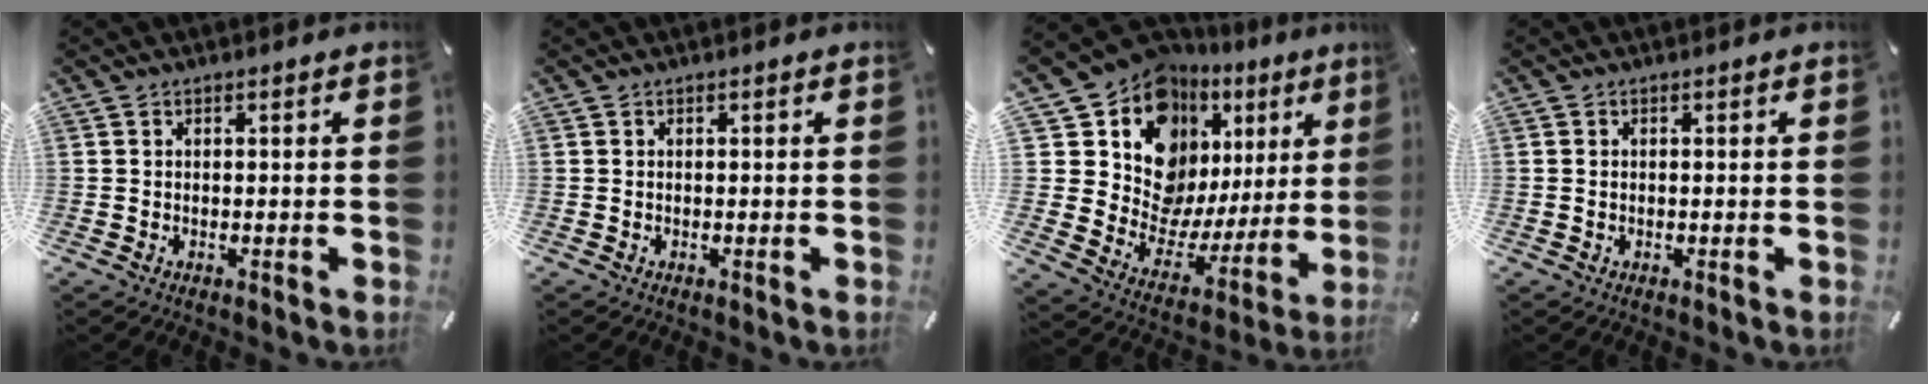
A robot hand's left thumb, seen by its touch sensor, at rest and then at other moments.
{"total": 0.0}
{"total": 15.9, "force": [9.5, 11.1, 6.2], "torque": [-0.099, -0.103, 0.178]}
{"total": 0.6, "force": [-0.1, 0.4, 0.4], "torque": [-0.009, 0.002, -0.003]}